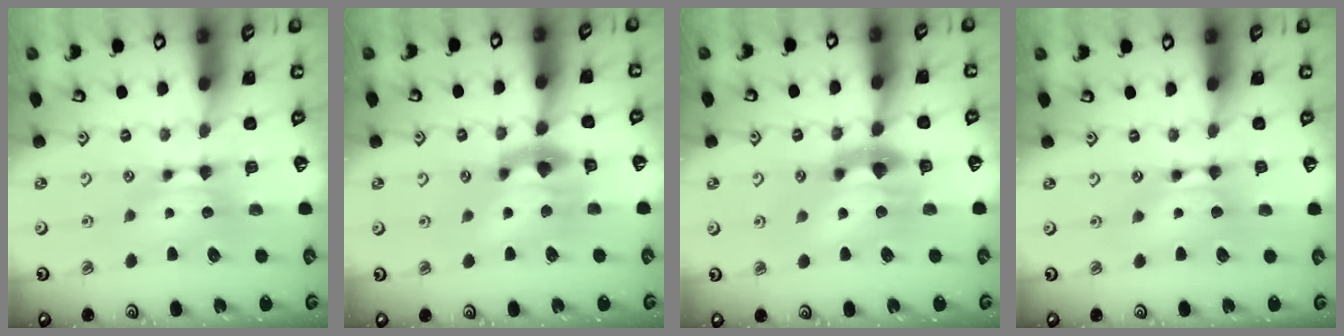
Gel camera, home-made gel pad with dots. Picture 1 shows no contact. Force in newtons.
{"total": 6.4, "press": 6.0, "slide": 2.2}
{"total": 6.1, "press": 5.8, "slide": 2.2}
{"total": 1.7, "press": 1.7, "slide": 0.1}